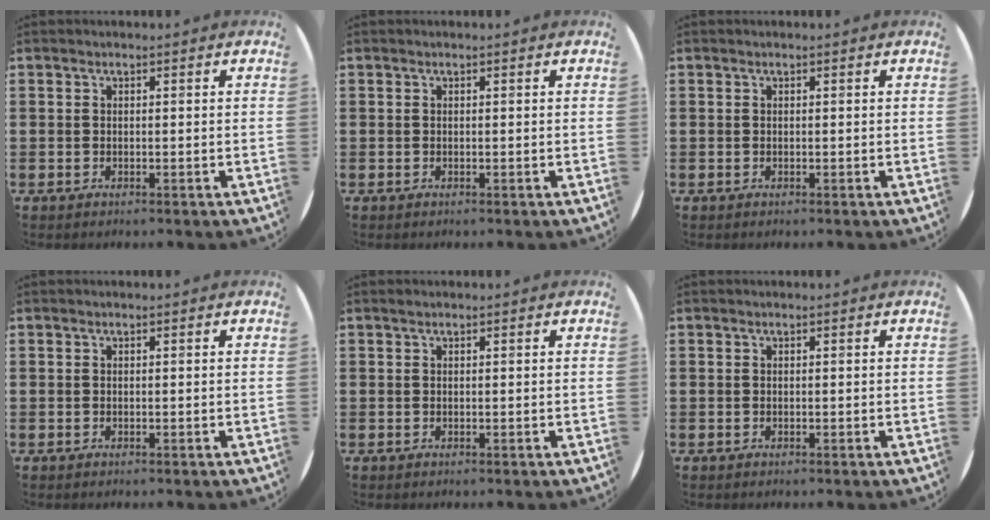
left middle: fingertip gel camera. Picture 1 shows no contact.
{"total": 0.0}
{"total": 0.0}
{"total": 0.0}
{"total": 0.0}
{"total": 0.0}